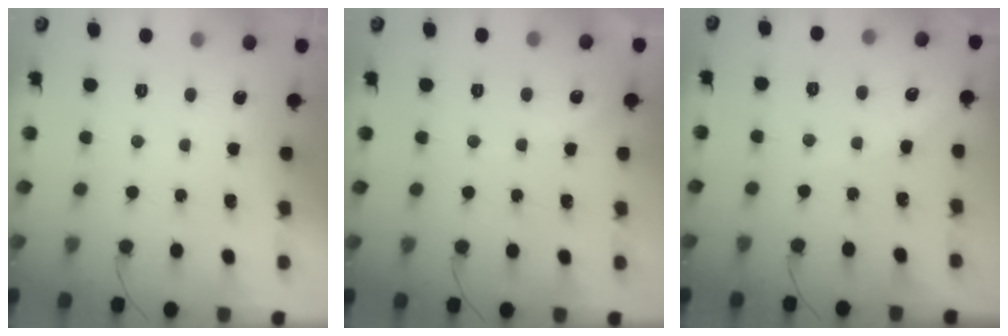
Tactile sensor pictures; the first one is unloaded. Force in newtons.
{"total": 3.4, "press": 3.3, "slide": 0.6}
{"total": 3.2, "press": 3.1, "slide": 0.5}